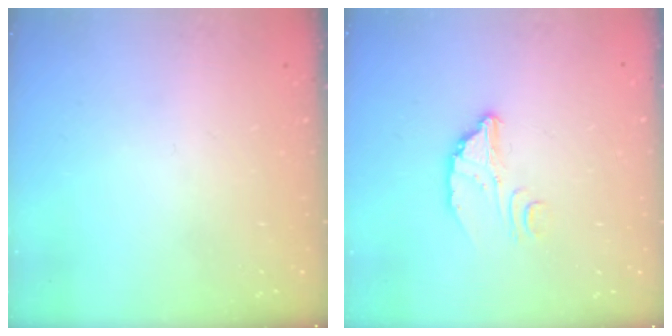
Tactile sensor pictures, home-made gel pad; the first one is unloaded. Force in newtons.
{"total": 3.7, "press": 3.7, "slide": 0.2}